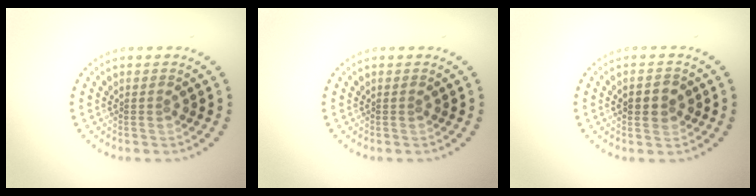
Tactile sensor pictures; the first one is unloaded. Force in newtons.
{"total": 0.0}
{"total": 2.1, "press": 2.1, "slide": 0.1}